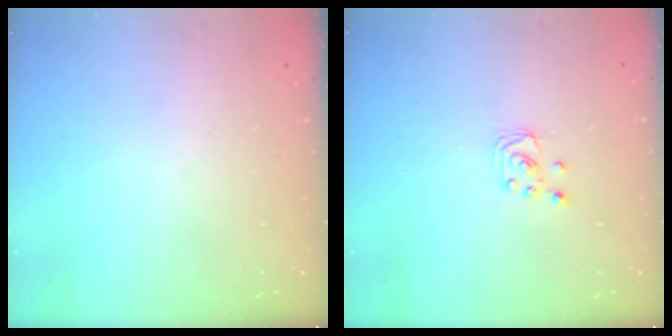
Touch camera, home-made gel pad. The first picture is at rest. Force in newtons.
{"total": 2.3, "press": 2.2, "slide": 0.3}